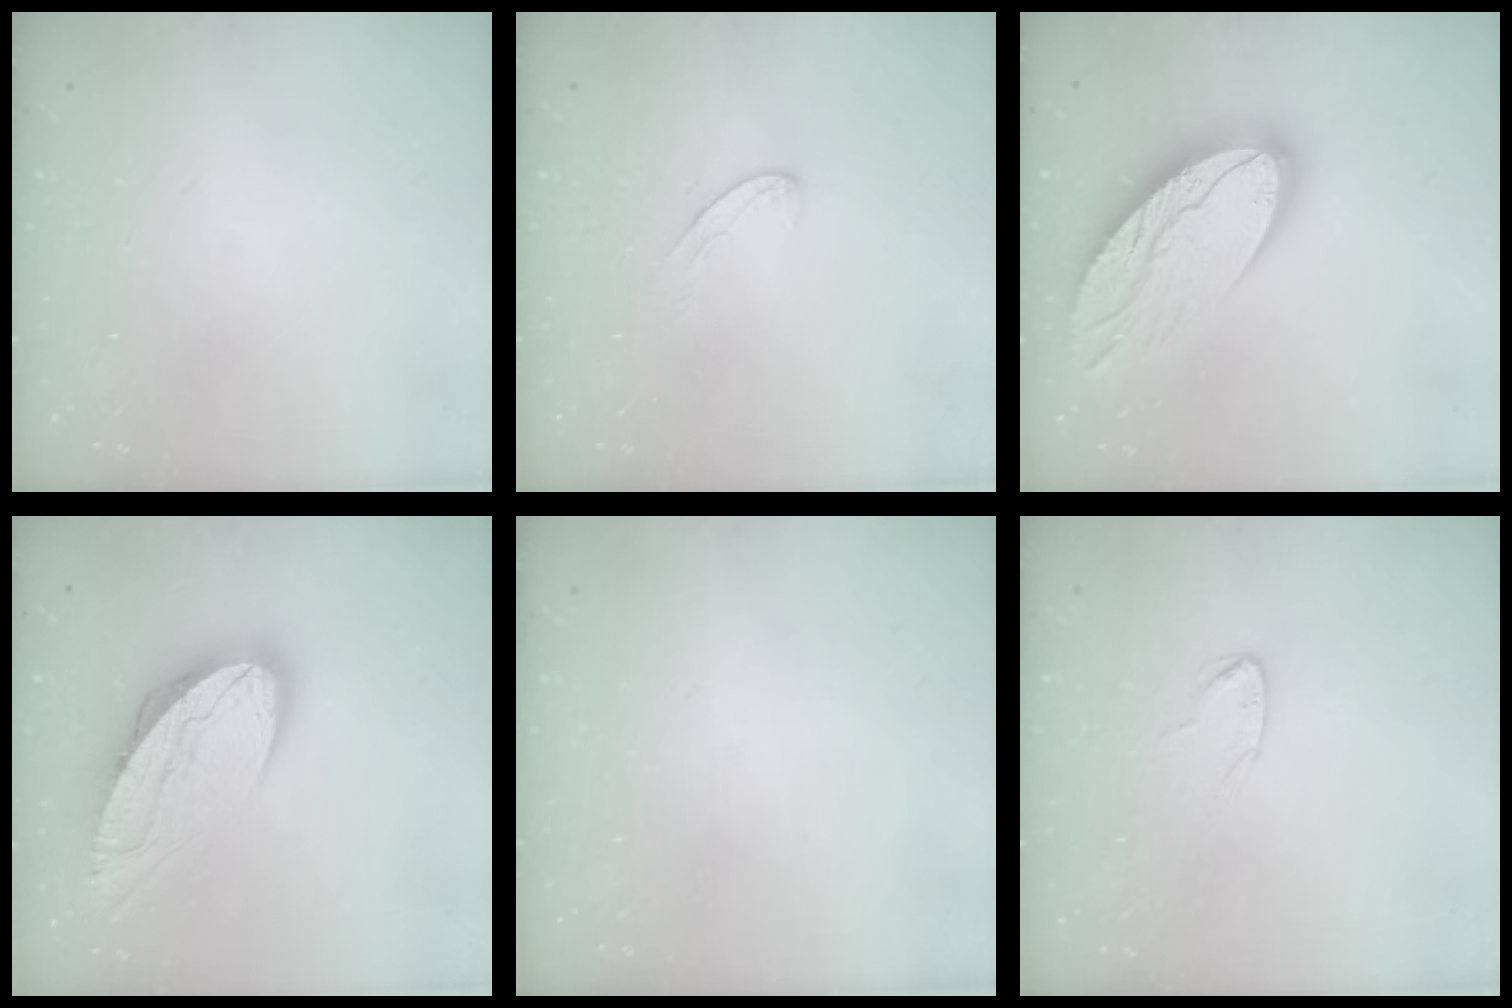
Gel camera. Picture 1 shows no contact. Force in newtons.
{"total": 5.4, "press": 5.4, "slide": 0.4}
{"total": 18.9, "press": 18.9, "slide": 1.5}
{"total": 14.8, "press": 14.7, "slide": 1.3}
{"total": 0.0}
{"total": 5.1, "press": 5.1, "slide": 0.4}